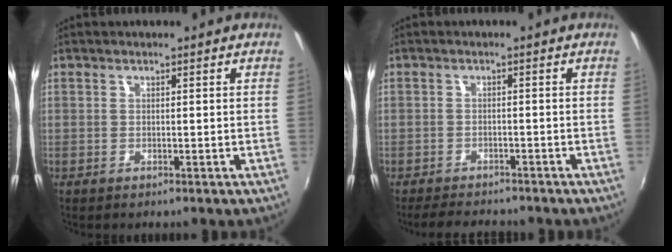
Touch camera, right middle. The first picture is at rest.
{"total": 5.5, "force": [-4.9, 2.0, 1.6], "torque": [-0.048, -0.002, -0.077]}